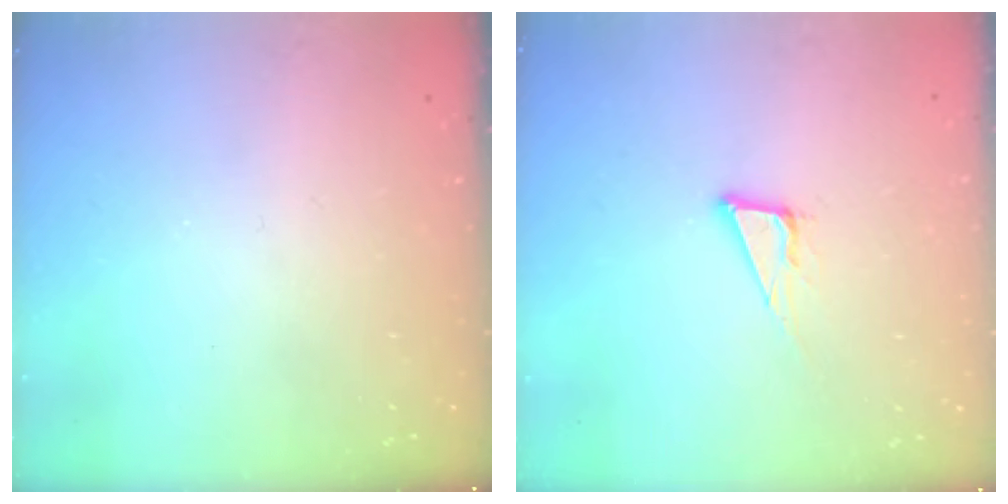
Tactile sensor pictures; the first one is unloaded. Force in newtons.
{"total": 7.2, "press": 6.8, "slide": 2.6}